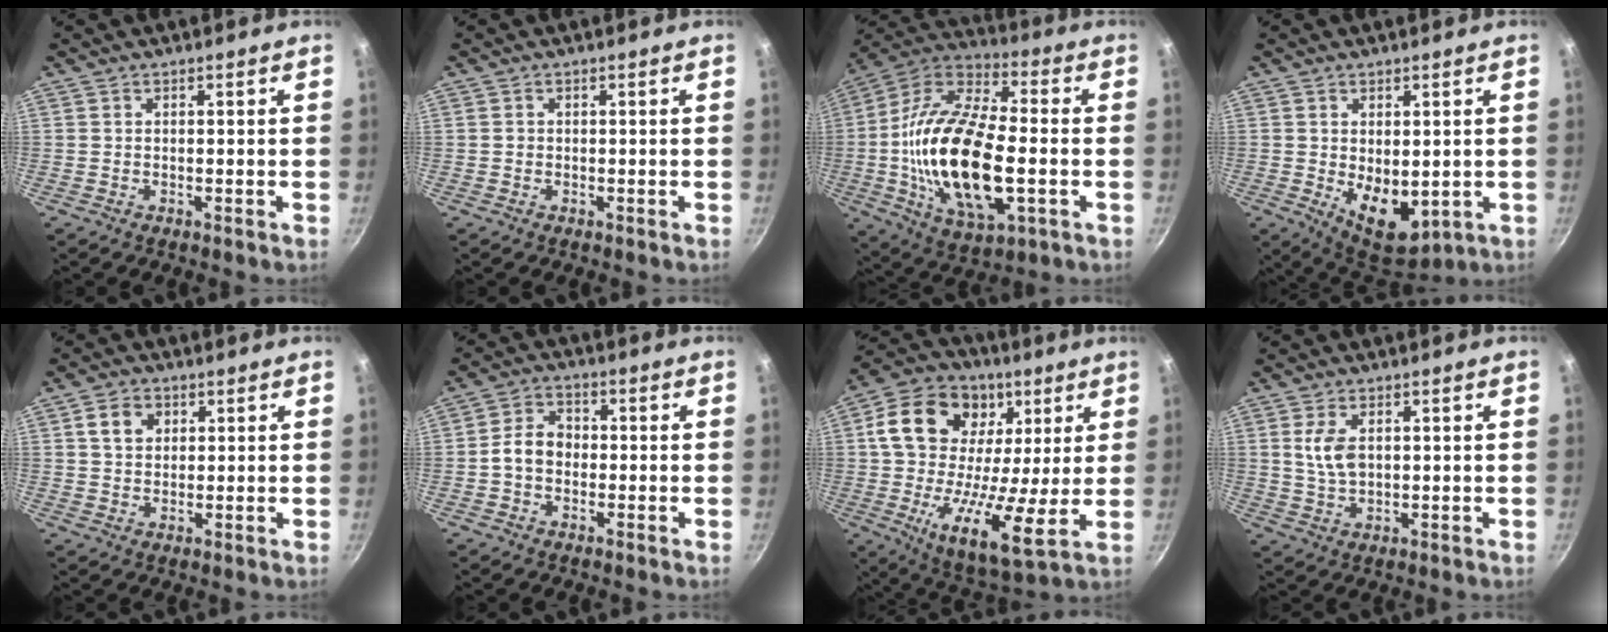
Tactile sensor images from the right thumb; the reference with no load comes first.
{"total": 0.6, "force": [0.0, 0.6, 0.1], "torque": [0.000, 0.002, -0.002]}
{"total": 25.5, "force": [-3.0, 12.0, 22.3], "torque": [-0.427, 0.022, -0.062]}
{"total": 9.8, "force": [-0.6, 5.8, 7.8], "torque": [-0.093, -0.022, 0.008]}
{"total": 5.0, "force": [1.6, 3.9, 2.5], "torque": [-0.027, 0.004, 0.026]}
{"total": 5.9, "force": [-0.8, 4.6, 3.6], "torque": [-0.041, 0.021, -0.024]}
{"total": 24.1, "force": [5.1, 15.5, 17.7], "torque": [-0.278, -0.019, 0.068]}
{"total": 5.8, "force": [1.2, 3.5, 4.4], "torque": [-0.081, -0.004, 0.025]}